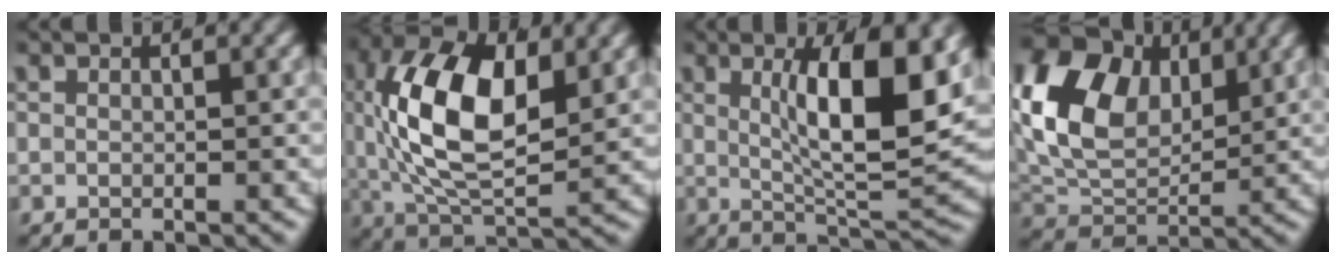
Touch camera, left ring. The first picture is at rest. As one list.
[{"total": 9.8, "force": [1.3, 5.0, 8.3], "torque": [-0.168, -0.012, 0.034]}, {"total": 9.2, "force": [2.1, 2.0, 8.7], "torque": [-0.138, -0.010, 0.042]}, {"total": 13.2, "force": [4.0, 9.7, 8.0], "torque": [-0.167, -0.006, 0.068]}]